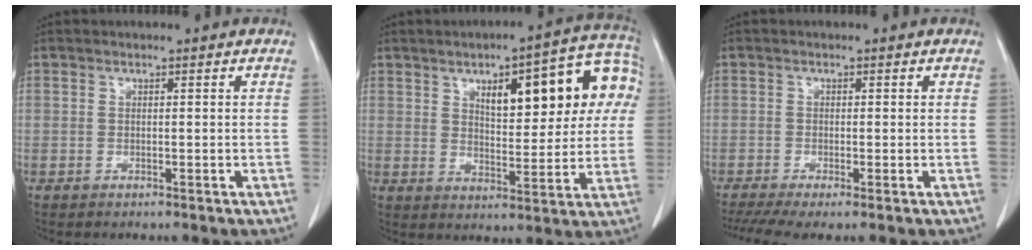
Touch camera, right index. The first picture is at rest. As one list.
[{"total": 16.4, "force": [5.3, 5.4, 14.5], "torque": [-0.190, 0.035, 0.070]}, {"total": 5.3, "force": [-3.3, 1.0, 4.0], "torque": [-0.072, -0.010, -0.060]}]